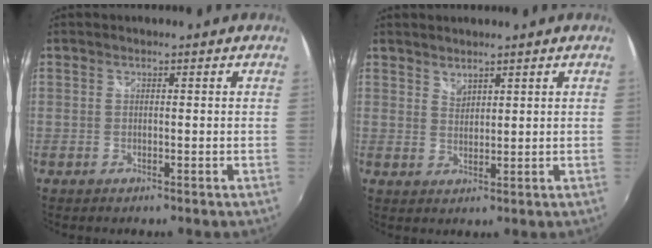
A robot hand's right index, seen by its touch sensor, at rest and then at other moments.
{"total": 2.2, "force": [2.0, 0.7, 0.5], "torque": [-0.004, 0.003, 0.037]}